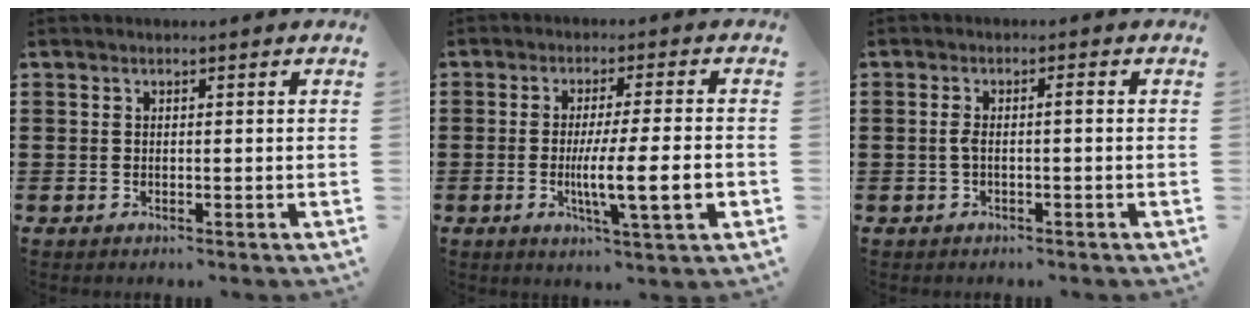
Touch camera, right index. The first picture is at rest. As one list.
[{"total": 10.0, "force": [-2.1, 1.2, 9.7], "torque": [-0.166, -0.016, -0.038]}, {"total": 2.2, "force": [-0.4, 0.3, 2.1], "torque": [-0.048, 0.001, -0.011]}]